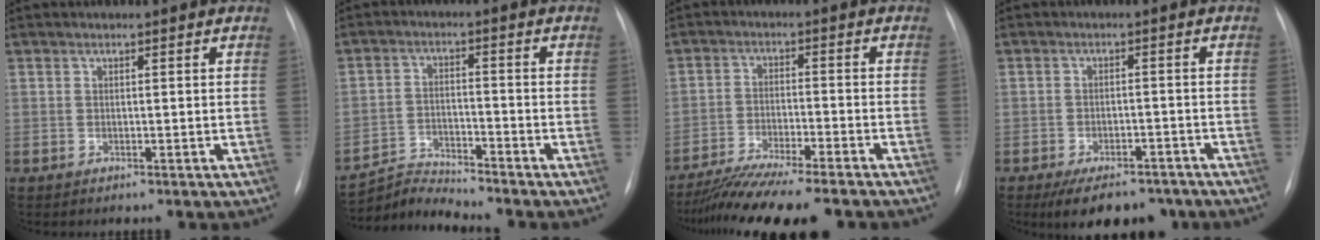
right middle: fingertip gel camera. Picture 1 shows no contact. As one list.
[{"total": 5.5, "force": [-5.1, -1.4, -1.4], "torque": [0.014, -0.009, -0.093]}, {"total": 13.2, "force": [-11.4, 0.3, 6.6], "torque": [-0.106, -0.026, -0.179]}, {"total": 9.6, "force": [-7.4, 4.1, 4.5], "torque": [-0.061, 0.001, -0.104]}]